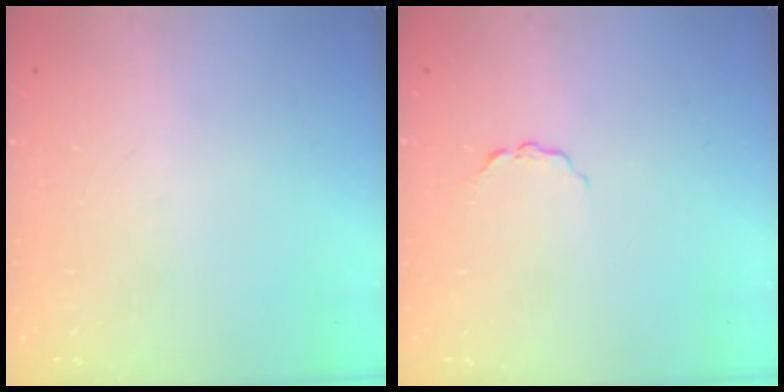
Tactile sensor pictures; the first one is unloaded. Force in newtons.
{"total": 3.4, "press": 3.4, "slide": 0.5}